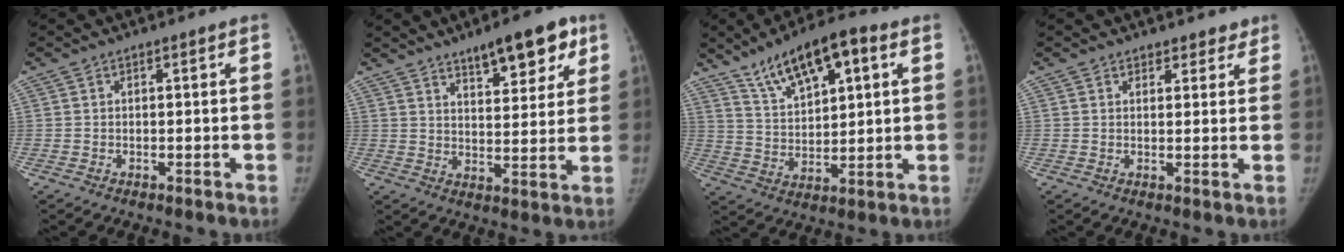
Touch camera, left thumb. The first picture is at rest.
{"total": 11.5, "force": [7.4, 4.1, 7.8], "torque": [-0.079, -0.033, 0.109]}
{"total": 13.5, "force": [7.4, 5.2, 10.1], "torque": [-0.142, -0.015, 0.129]}
{"total": 2.9, "force": [2.3, 1.6, 0.4], "torque": [0.026, -0.012, 0.026]}